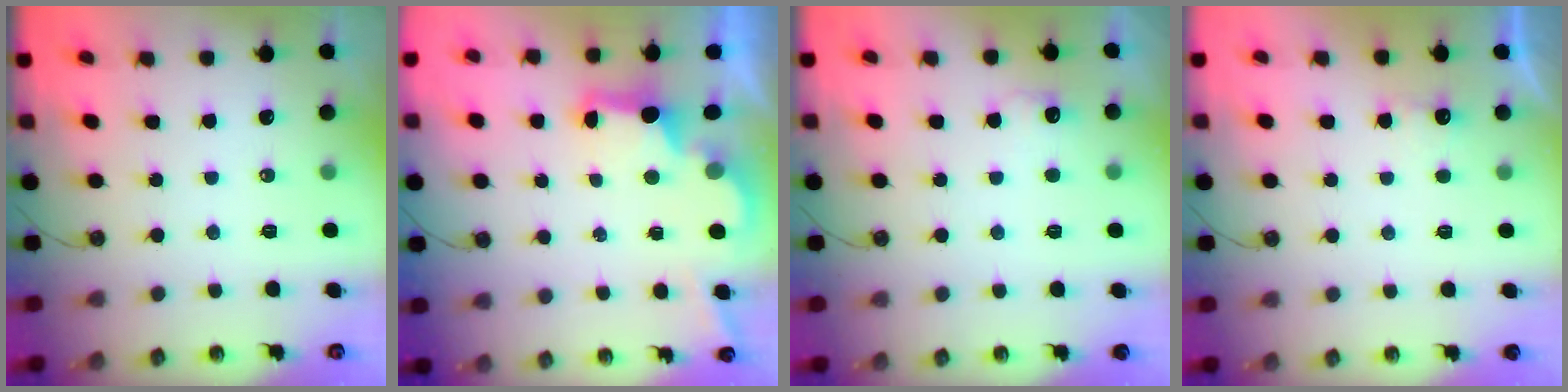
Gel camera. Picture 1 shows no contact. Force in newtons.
{"total": 2.7, "press": 2.6, "slide": 0.9}
{"total": 5.0, "press": 4.9, "slide": 1.1}
{"total": 2.6, "press": 2.4, "slide": 0.9}